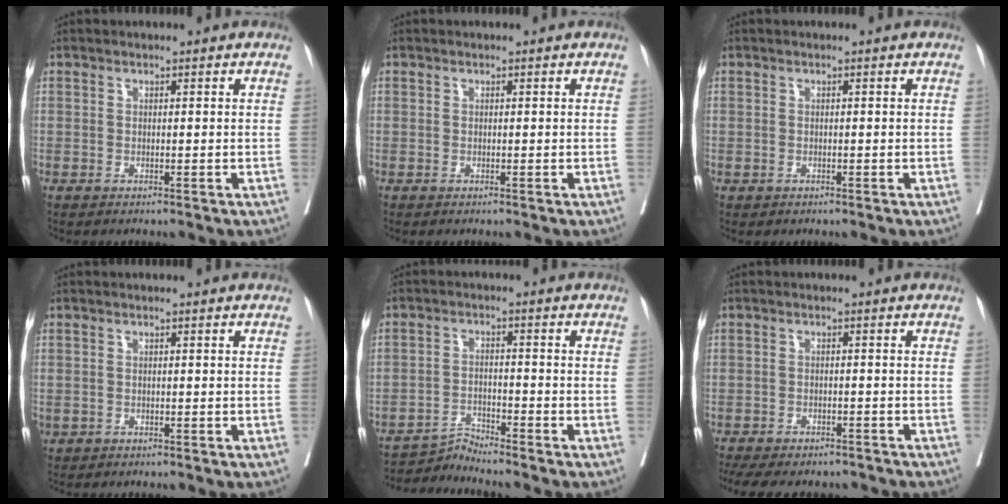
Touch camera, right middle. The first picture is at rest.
{"total": 0.0}
{"total": 0.0}
{"total": 0.8, "force": [-0.1, 0.7, 0.4], "torque": [-0.012, 0.000, 0.005]}
{"total": 4.0, "force": [-3.4, -1.6, -1.3], "torque": [0.019, -0.012, -0.061]}
{"total": 12.2, "force": [-10.5, 4.3, 4.5], "torque": [-0.092, -0.005, -0.135]}